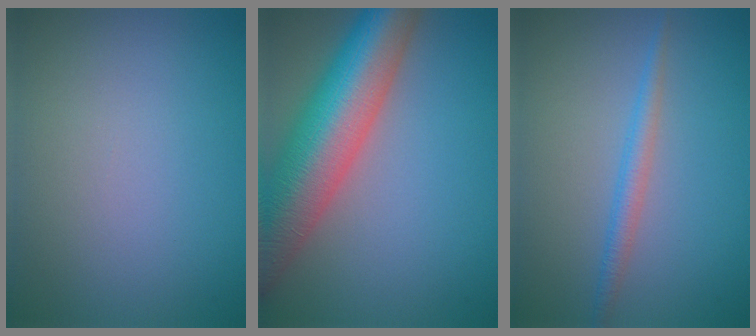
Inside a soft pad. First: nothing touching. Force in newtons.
{"total": 12.0, "press": 12.0, "slide": 0.6}
{"total": 1.8, "press": 1.8, "slide": 0.1}